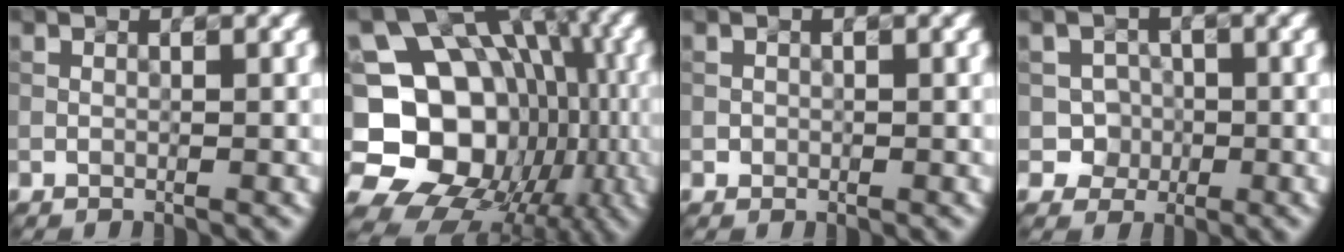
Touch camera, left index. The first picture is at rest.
{"total": 17.8, "force": [-3.1, 15.4, 8.5], "torque": [-0.136, 0.011, -0.072]}
{"total": 0.5, "force": [-0.1, 0.5, 0.0], "torque": [0.005, -0.003, -0.003]}
{"total": 2.6, "force": [-0.7, 2.5, 0.4], "torque": [0.013, 0.007, -0.021]}